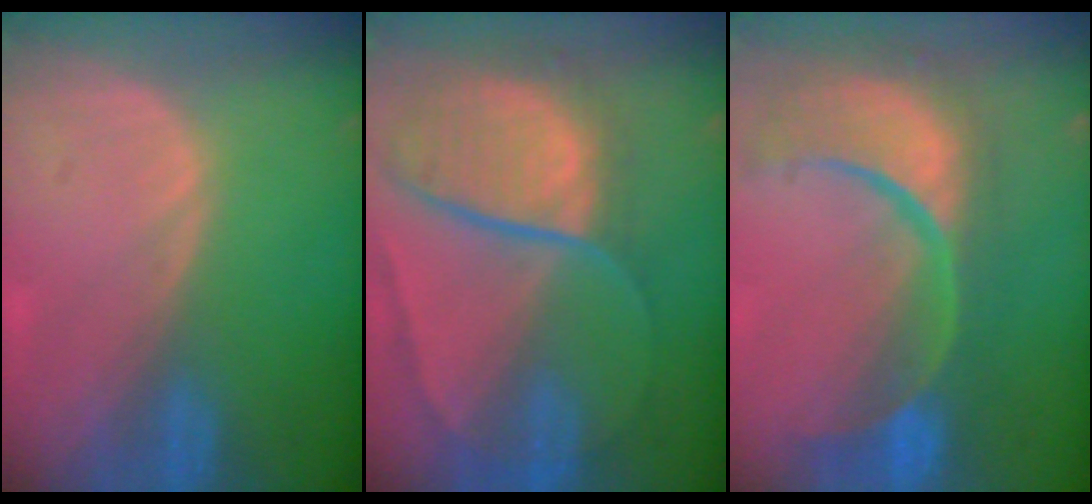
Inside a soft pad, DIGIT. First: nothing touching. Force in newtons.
{"total": 10.7, "press": 8.9, "slide": 5.9}
{"total": 13.7, "press": 10.9, "slide": 8.4}